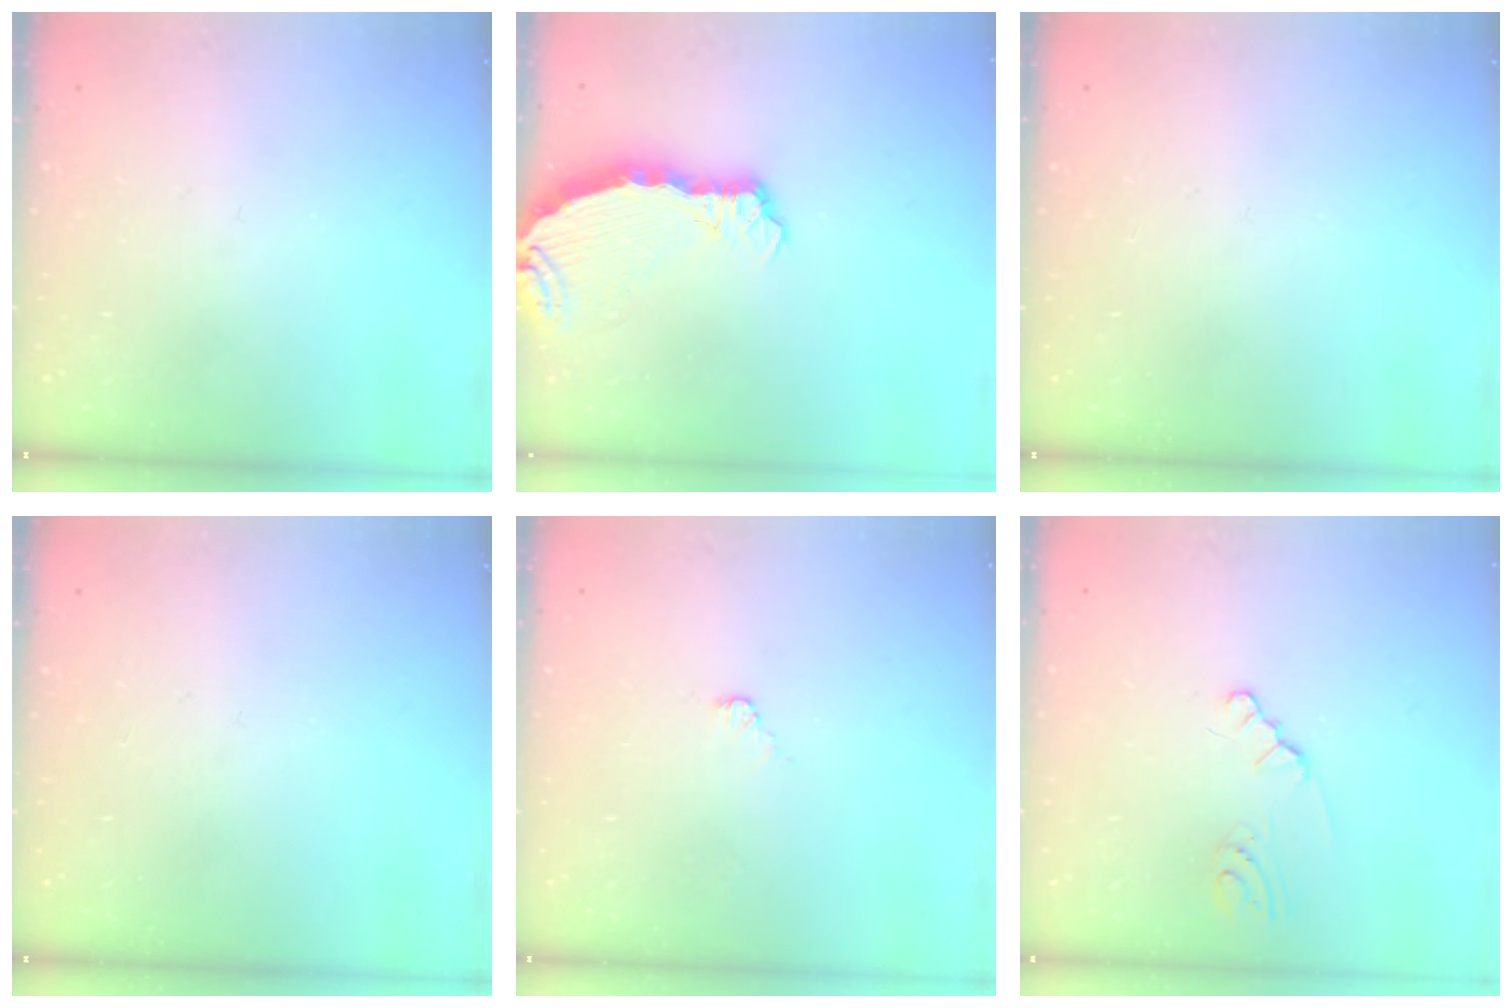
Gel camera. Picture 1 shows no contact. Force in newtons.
{"total": 5.7, "press": 5.6, "slide": 0.6}
{"total": 0.0}
{"total": 0.0}
{"total": 2.5, "press": 2.5, "slide": 0.3}
{"total": 0.8, "press": 0.8, "slide": 0.2}